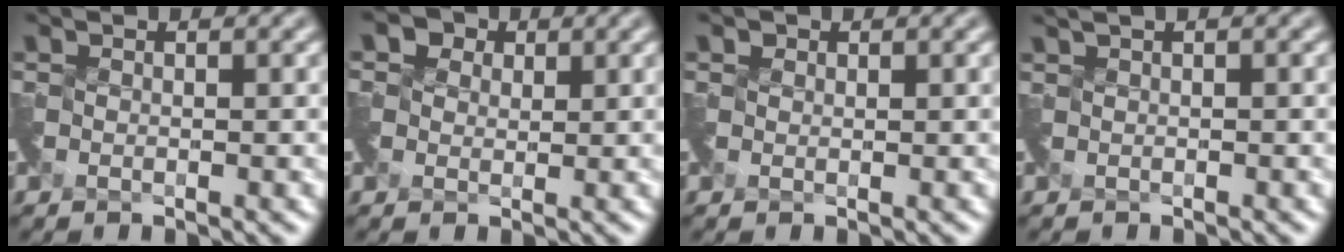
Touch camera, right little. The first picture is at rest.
{"total": 1.9, "force": [0.5, 1.9, -0.1], "torque": [-0.004, 0.007, 0.006]}
{"total": 0.8, "force": [0.1, 0.2, -0.8], "torque": [0.012, 0.001, 0.010]}
{"total": 1.0, "force": [0.5, 0.4, 0.8], "torque": [-0.017, -0.003, 0.010]}